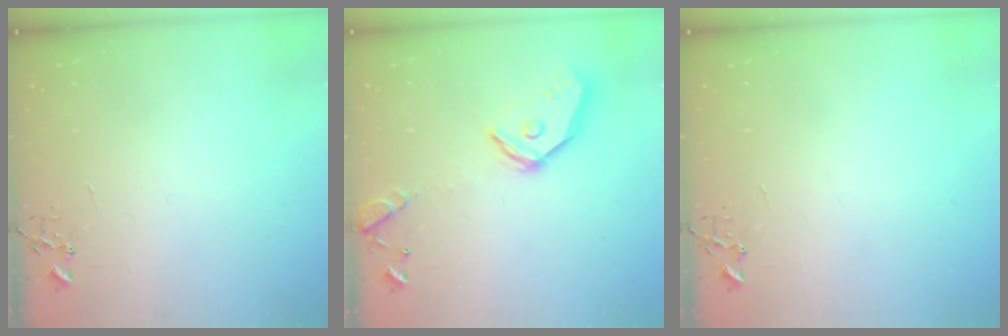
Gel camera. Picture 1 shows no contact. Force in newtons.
{"total": 16.4, "press": 16.2, "slide": 2.5}
{"total": 0.0}